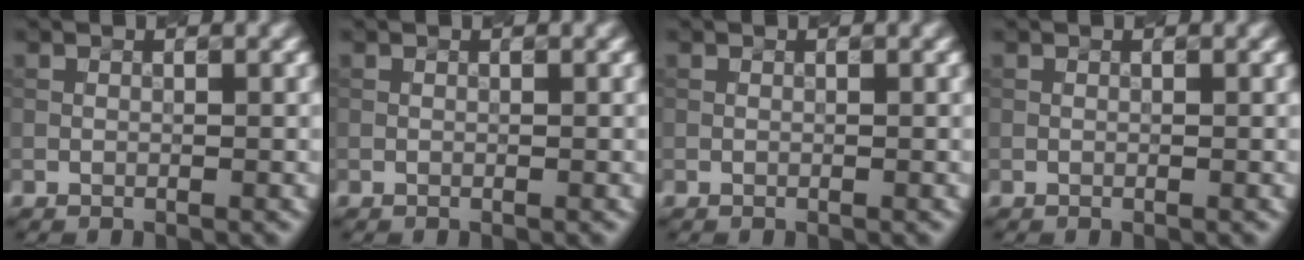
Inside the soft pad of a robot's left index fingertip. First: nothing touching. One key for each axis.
{"total": 0.0}
{"total": 0.0}
{"total": 0.0}